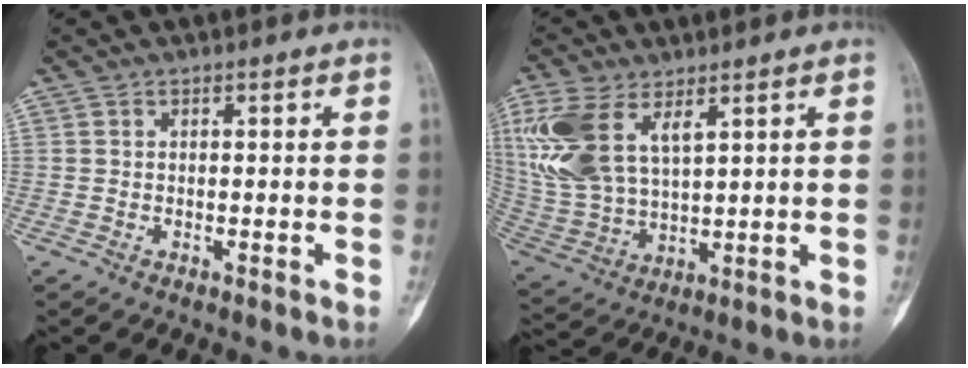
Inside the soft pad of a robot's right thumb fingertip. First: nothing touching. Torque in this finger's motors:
{"motor_torque": [-0.80, 2.23, 1.50, 1.05, 0.15]}